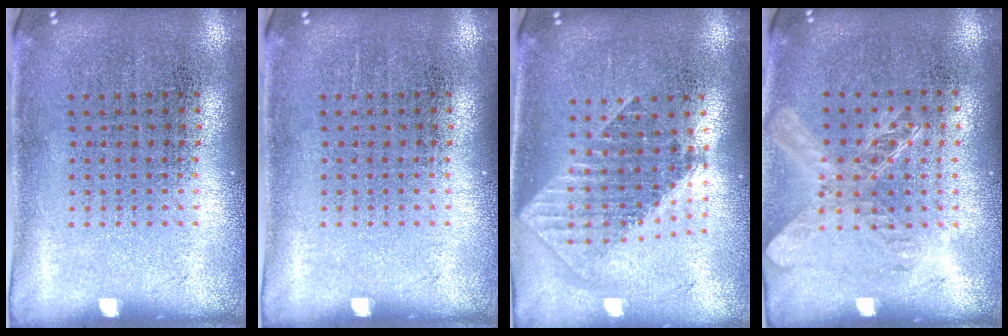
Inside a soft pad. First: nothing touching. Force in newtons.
{"total": 0.0}
{"total": 1.8, "press": 1.5, "slide": 1.1}
{"total": 1.4, "press": 1.2, "slide": 0.6}